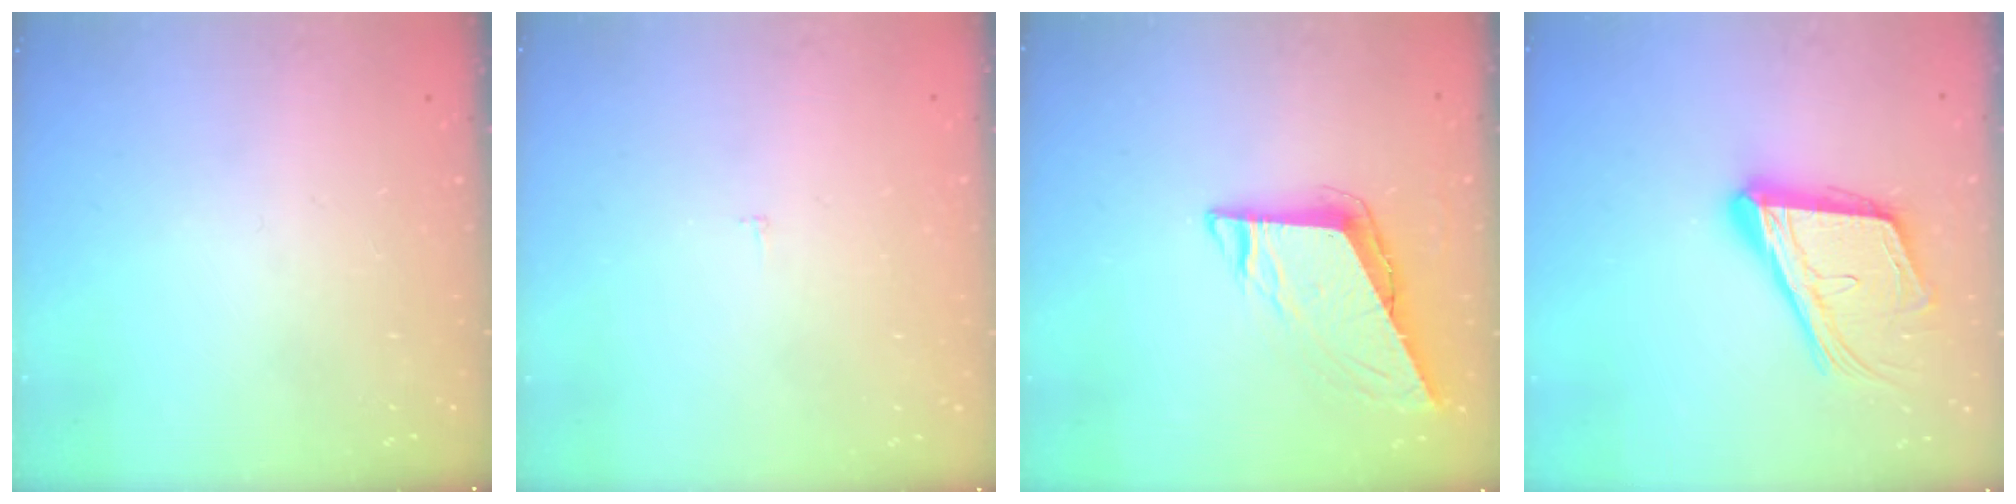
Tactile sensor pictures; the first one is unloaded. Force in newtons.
{"total": 2.3, "press": 2.3, "slide": 0.2}
{"total": 7.7, "press": 7.7, "slide": 0.3}
{"total": 18.5, "press": 18.2, "slide": 3.5}